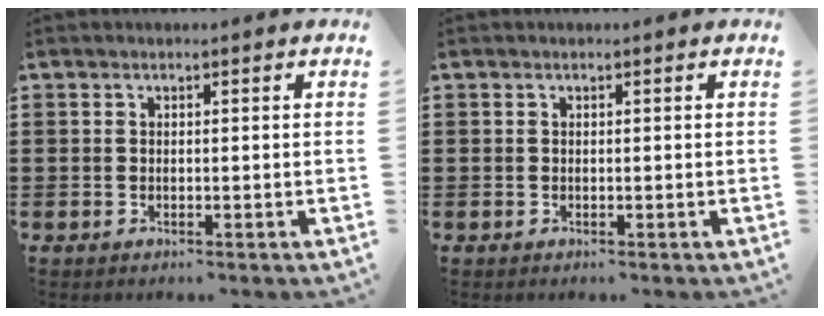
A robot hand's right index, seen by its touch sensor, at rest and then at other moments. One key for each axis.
{"total": 0.0}